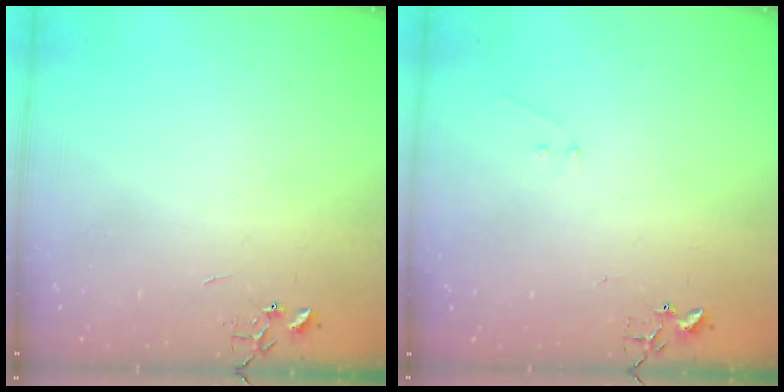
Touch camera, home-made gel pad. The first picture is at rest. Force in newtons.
{"total": 6.1, "press": 6.1, "slide": 0.5}